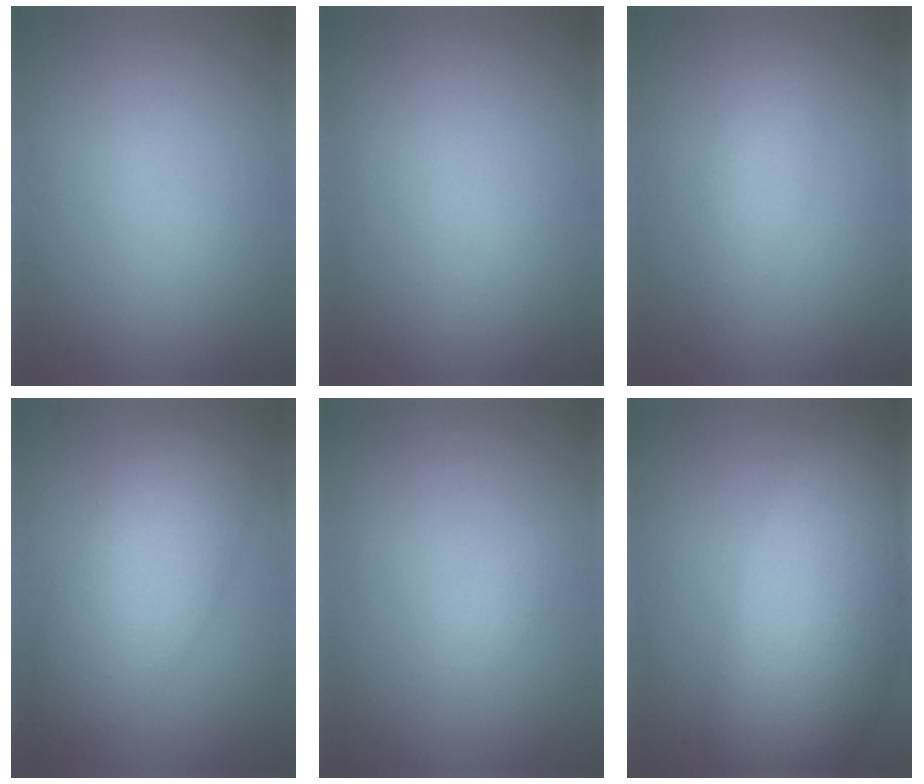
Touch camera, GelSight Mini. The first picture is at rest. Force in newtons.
{"total": 0.0}
{"total": 1.9, "press": 1.9, "slide": 0.1}
{"total": 6.8, "press": 6.8, "slide": 0.1}
{"total": 0.6, "press": 0.6, "slide": 0.1}
{"total": 11.8, "press": 11.8, "slide": 0.9}